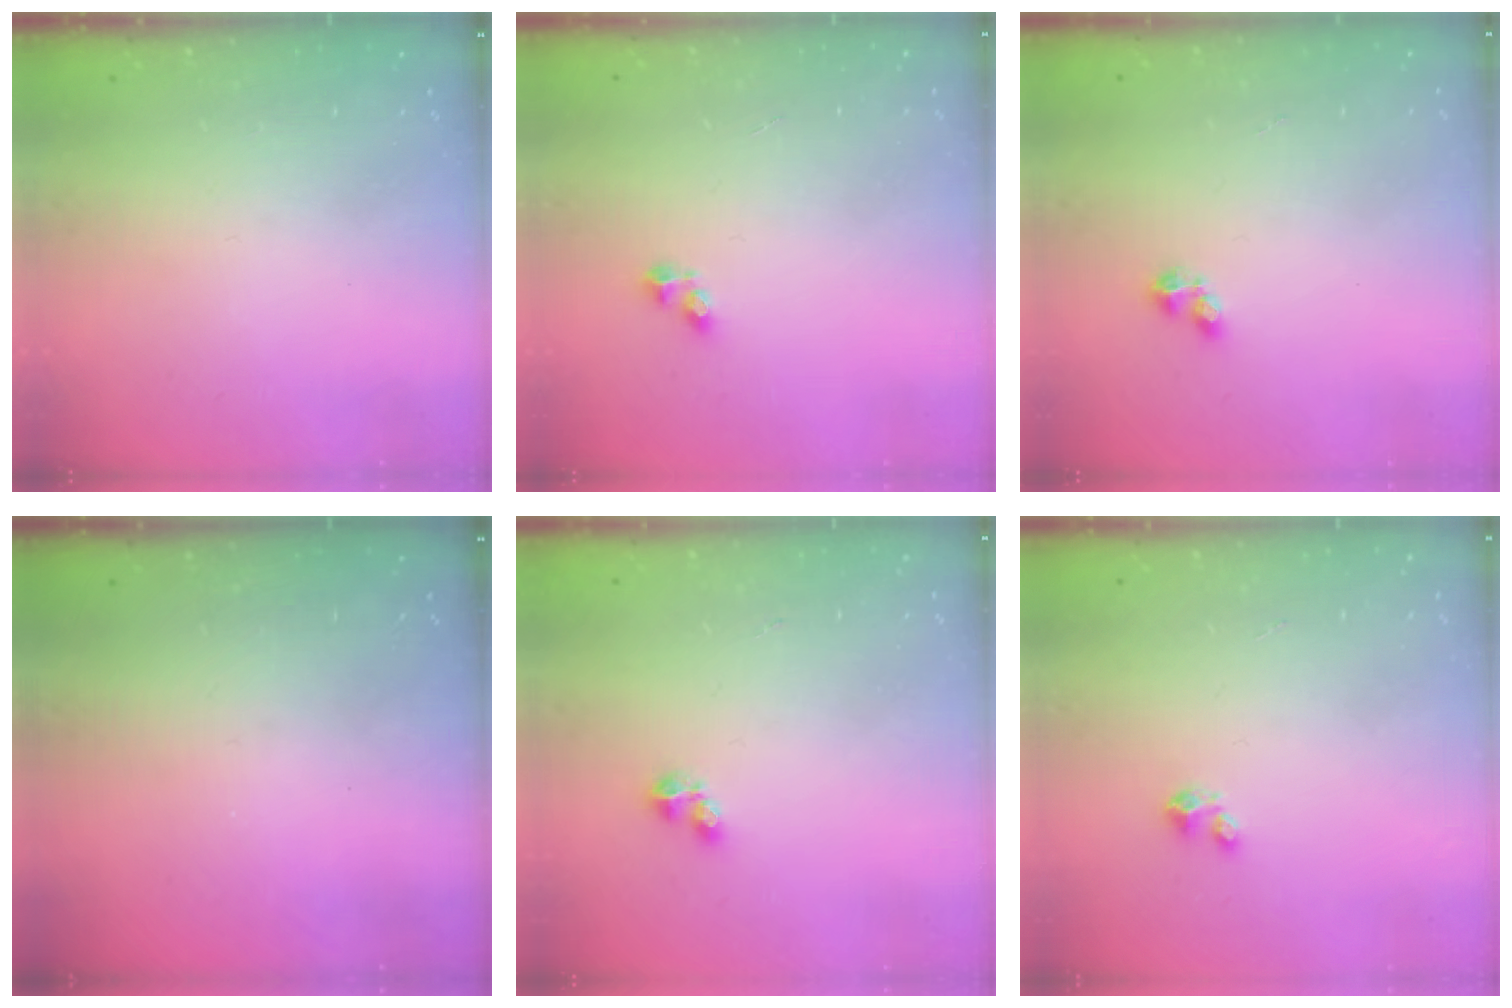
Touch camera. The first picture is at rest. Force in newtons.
{"total": 3.0, "press": 3.0, "slide": 0.4}
{"total": 2.6, "press": 2.5, "slide": 0.5}
{"total": 0.0}
{"total": 2.7, "press": 2.7, "slide": 0.5}
{"total": 1.6, "press": 1.6, "slide": 0.1}